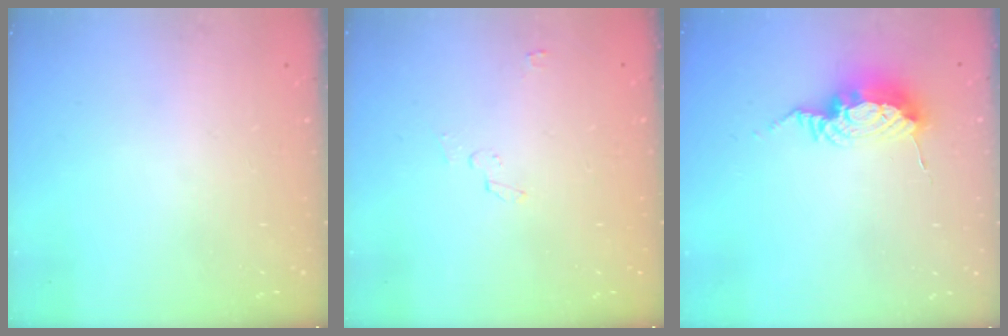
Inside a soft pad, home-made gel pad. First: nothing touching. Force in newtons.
{"total": 2.5, "press": 2.5, "slide": 0.3}
{"total": 9.2, "press": 9.1, "slide": 0.8}